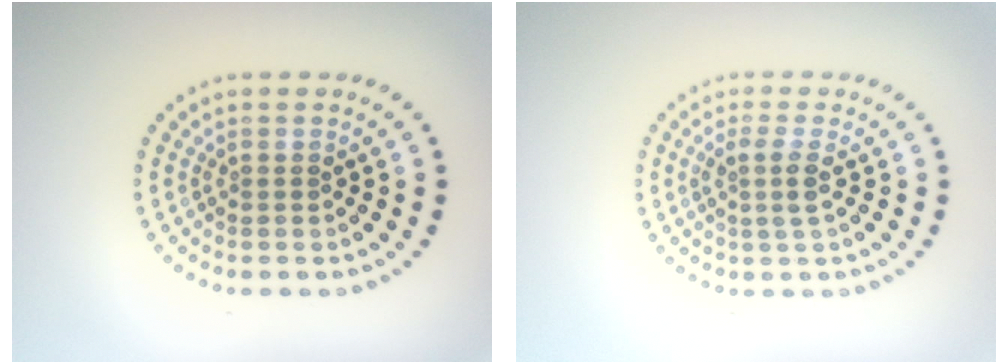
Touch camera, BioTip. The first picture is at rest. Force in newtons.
{"total": 1.8, "press": 1.4, "slide": 1.2}